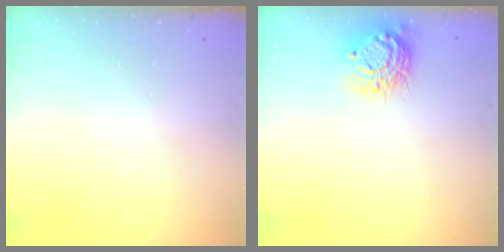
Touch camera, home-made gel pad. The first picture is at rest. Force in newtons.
{"total": 12.1, "press": 12.0, "slide": 0.9}